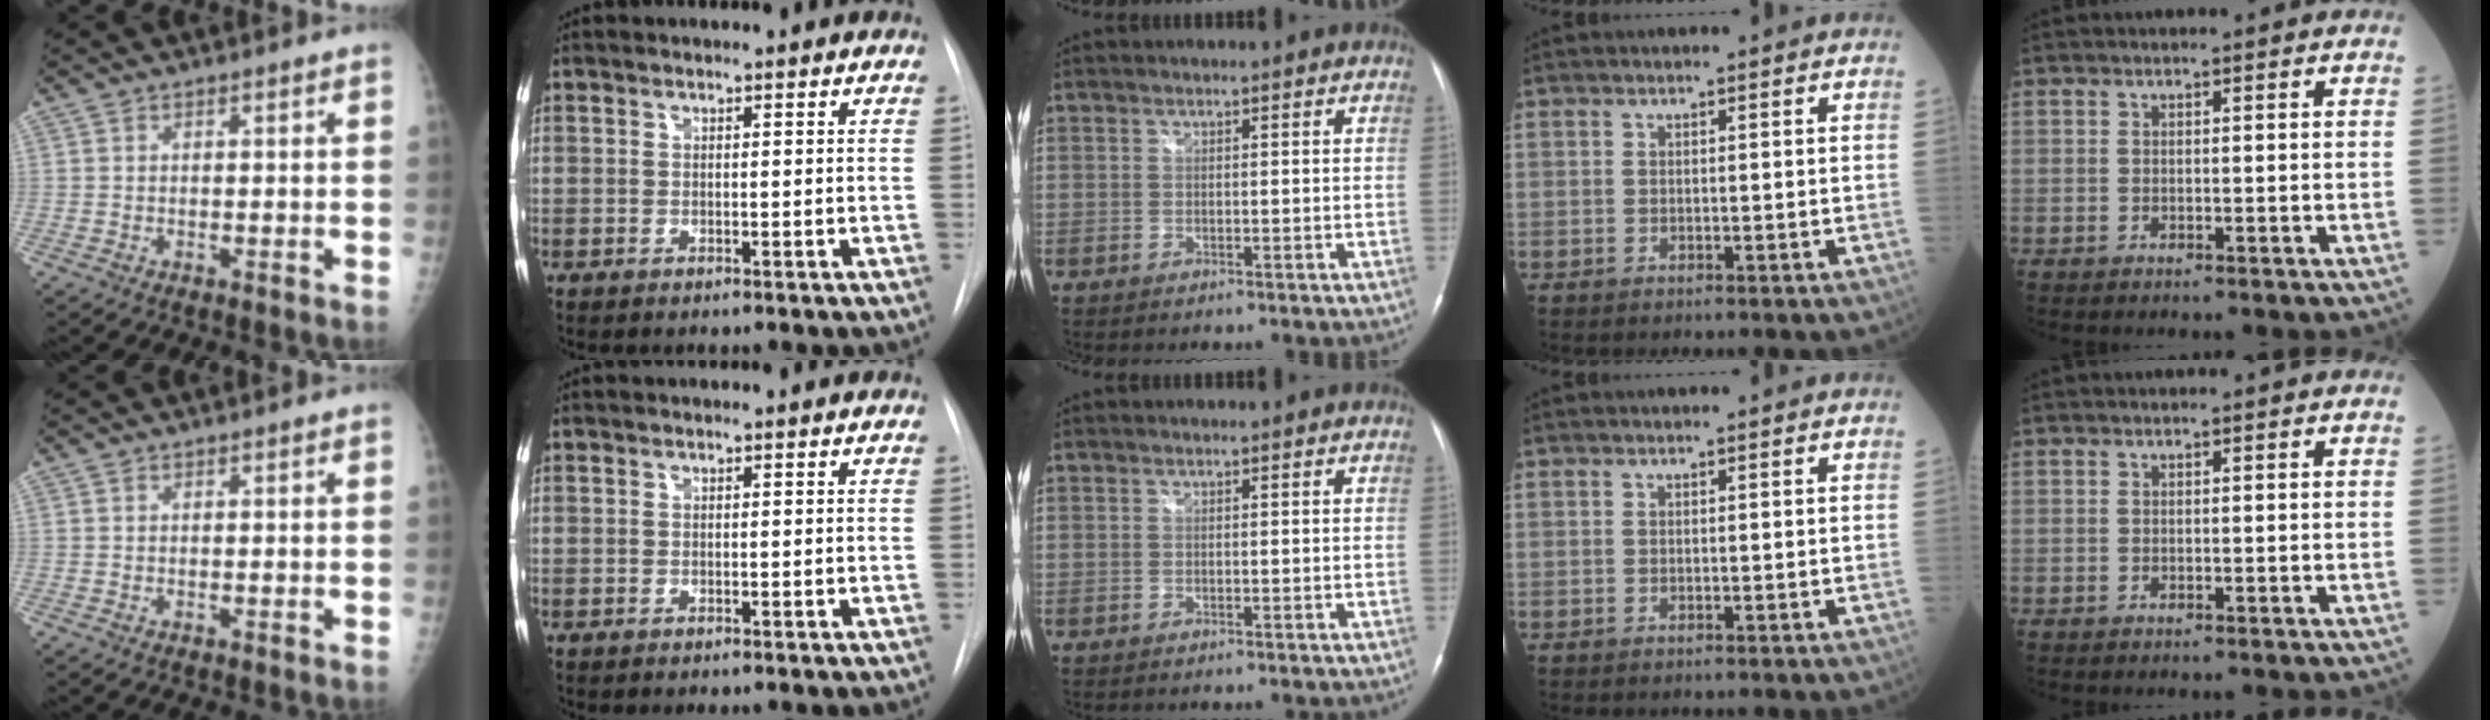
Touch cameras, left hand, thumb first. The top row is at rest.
{}